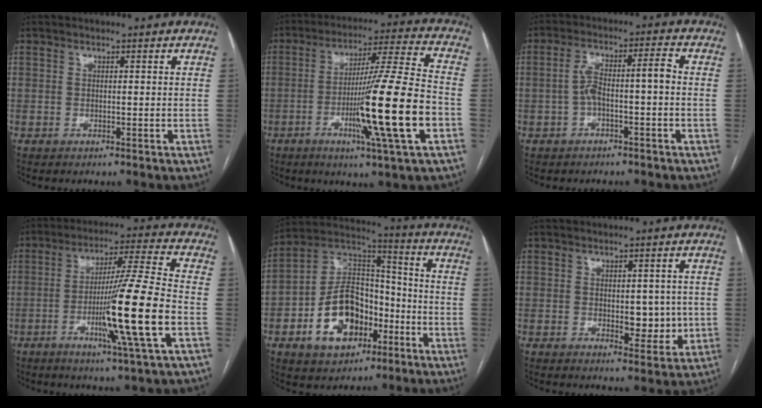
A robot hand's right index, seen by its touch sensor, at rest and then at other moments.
{"total": 17.5, "force": [-5.1, -1.4, 16.7], "torque": [-0.286, -0.013, -0.089]}
{"total": 5.9, "force": [-1.0, 1.2, 5.7], "torque": [-0.109, 0.035, -0.016]}
{"total": 15.1, "force": [-4.2, -1.8, 14.4], "torque": [-0.252, -0.013, -0.077]}
{"total": 14.8, "force": [-5.6, 9.4, 10.0], "torque": [-0.203, 0.028, -0.088]}
{"total": 5.3, "force": [-0.3, 2.7, 4.5], "torque": [-0.052, -0.002, 0.006]}